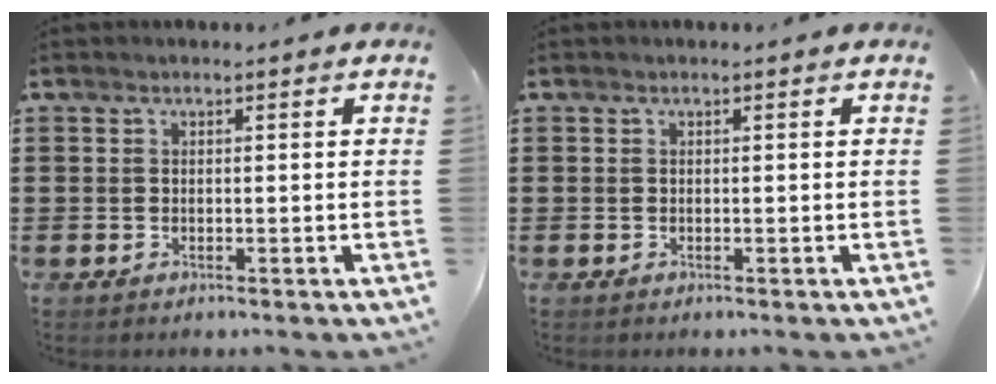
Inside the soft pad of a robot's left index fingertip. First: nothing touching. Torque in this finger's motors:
{"motor_torque": [0.01, -0.01, 0.00, 0.01]}